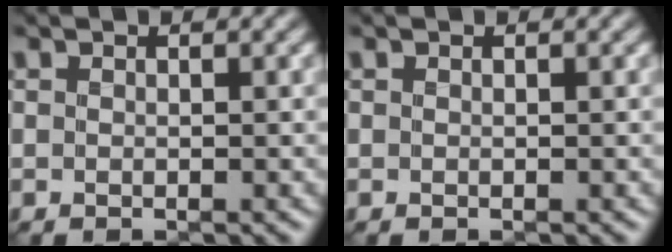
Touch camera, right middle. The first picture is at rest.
{"total": 0.0}